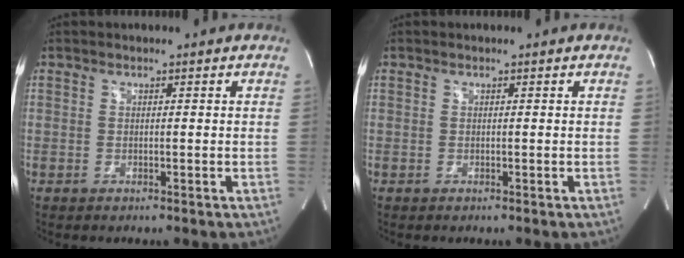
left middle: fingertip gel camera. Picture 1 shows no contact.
{"total": 0.0}